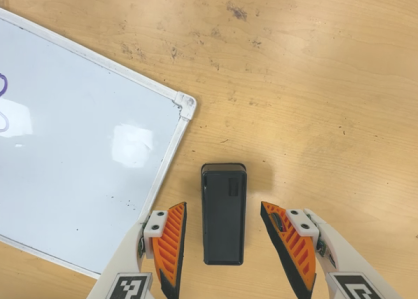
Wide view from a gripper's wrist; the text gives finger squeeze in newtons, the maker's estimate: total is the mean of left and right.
{"total": 0.0}